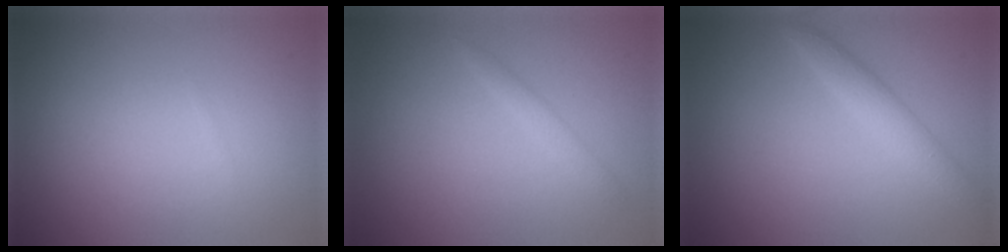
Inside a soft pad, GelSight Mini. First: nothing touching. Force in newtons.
{"total": 1.0, "press": 1.0, "slide": 0.0}
{"total": 2.1, "press": 2.1, "slide": 0.1}